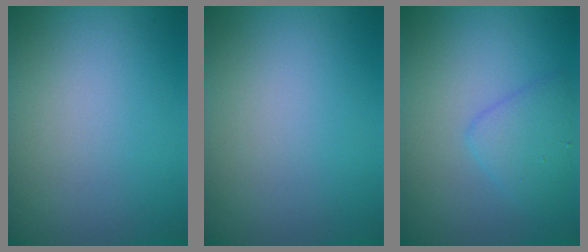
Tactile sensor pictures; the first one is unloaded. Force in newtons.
{"total": 0.0}
{"total": 2.6, "press": 2.6, "slide": 0.0}